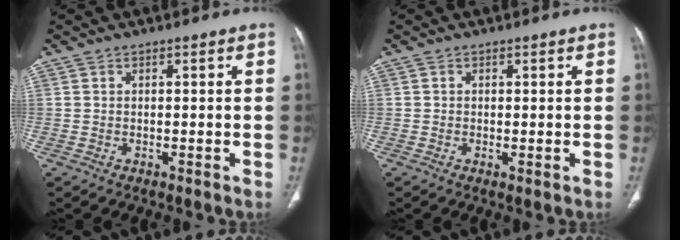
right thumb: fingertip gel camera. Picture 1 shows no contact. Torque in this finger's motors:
{"motor_torque": [-0.33, -0.02, -0.23, -0.06, -0.02]}